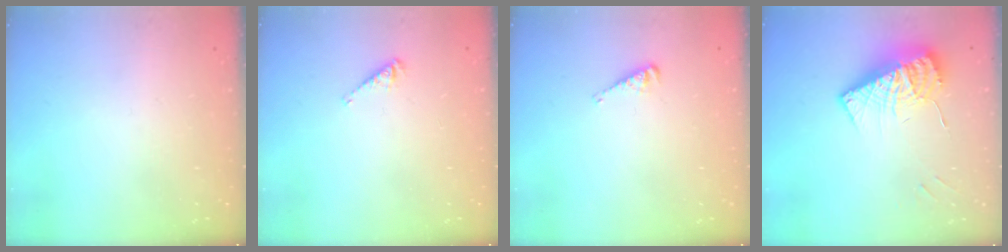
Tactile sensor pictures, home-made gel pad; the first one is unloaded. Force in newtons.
{"total": 2.6, "press": 2.6, "slide": 0.1}
{"total": 3.2, "press": 3.1, "slide": 0.4}
{"total": 12.2, "press": 12.2, "slide": 1.3}